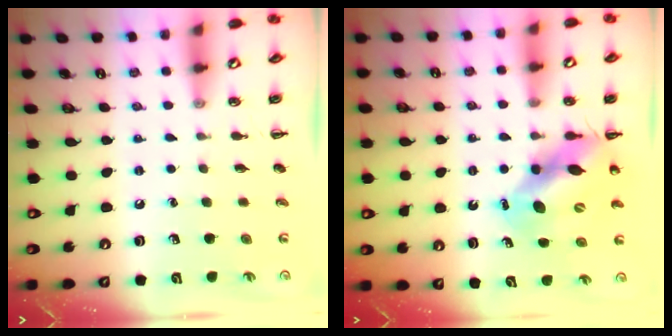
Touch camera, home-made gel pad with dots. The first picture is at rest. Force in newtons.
{"total": 10.5, "press": 10.1, "slide": 2.7}